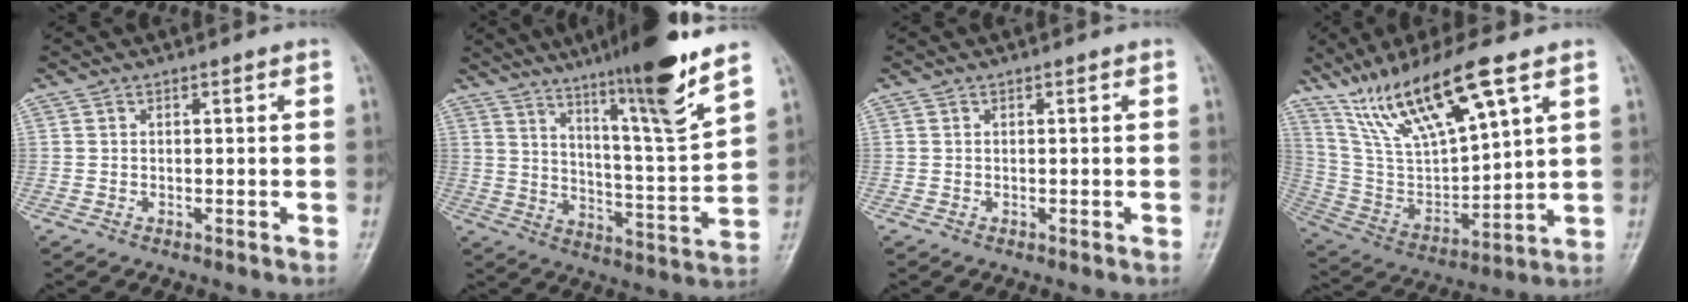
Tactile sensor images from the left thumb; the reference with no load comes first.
{"total": 17.3, "force": [11.9, 0.6, 12.5], "torque": [-0.181, -0.069, 0.191]}
{"total": 0.0}
{"total": 18.8, "force": [11.6, 4.4, 14.1], "torque": [-0.254, -0.040, 0.237]}